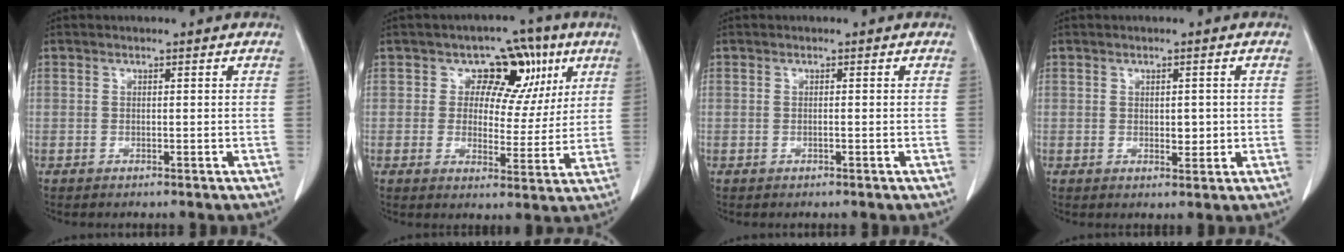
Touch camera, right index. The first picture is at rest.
{"total": 10.5, "force": [3.9, 7.5, 6.1], "torque": [-0.060, 0.030, 0.059]}
{"total": 0.6, "force": [-0.2, 0.2, 0.6], "torque": [-0.015, 0.002, -0.002]}
{"total": 3.0, "force": [-0.1, 1.7, 2.5], "torque": [-0.039, 0.001, 0.006]}